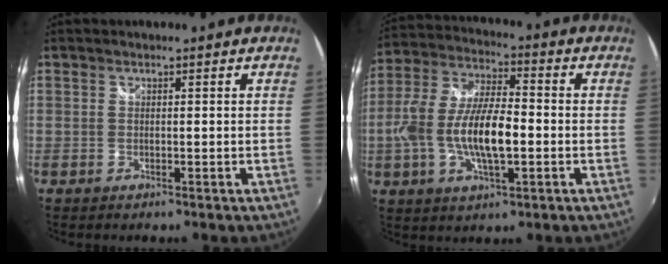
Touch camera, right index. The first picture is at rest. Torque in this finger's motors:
{"motor_torque": [1.10, -0.63, 0.43, 0.21]}